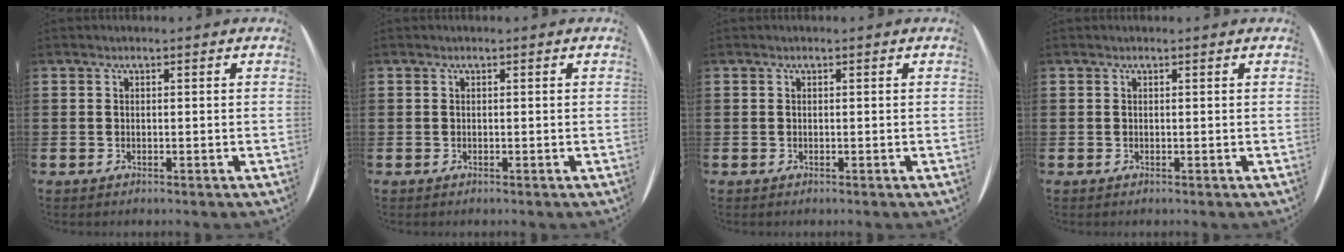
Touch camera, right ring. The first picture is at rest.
{"total": 0.0}
{"total": 0.0}
{"total": 0.0}